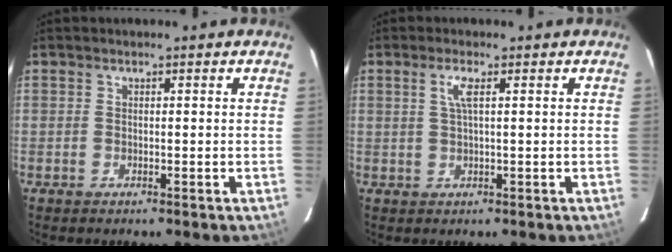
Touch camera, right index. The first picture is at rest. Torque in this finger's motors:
{"motor_torque": [0.10, -0.03, 0.15, 0.05]}